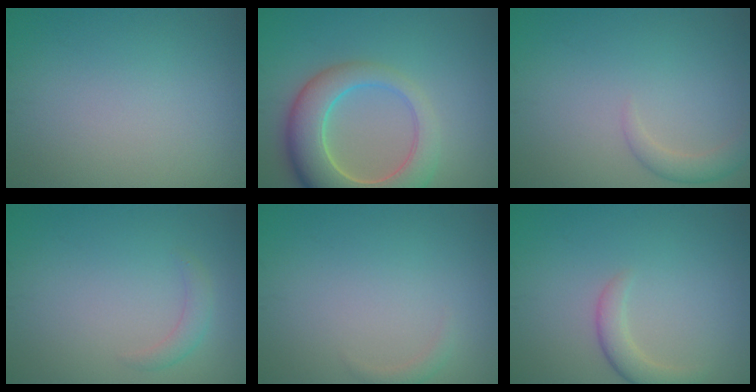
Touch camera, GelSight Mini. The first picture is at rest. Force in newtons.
{"total": 8.3, "press": 8.2, "slide": 1.0}
{"total": 1.7, "press": 1.7, "slide": 0.1}
{"total": 1.4, "press": 1.4, "slide": 0.0}
{"total": 0.8, "press": 0.8, "slide": 0.1}
{"total": 2.2, "press": 2.2, "slide": 0.2}